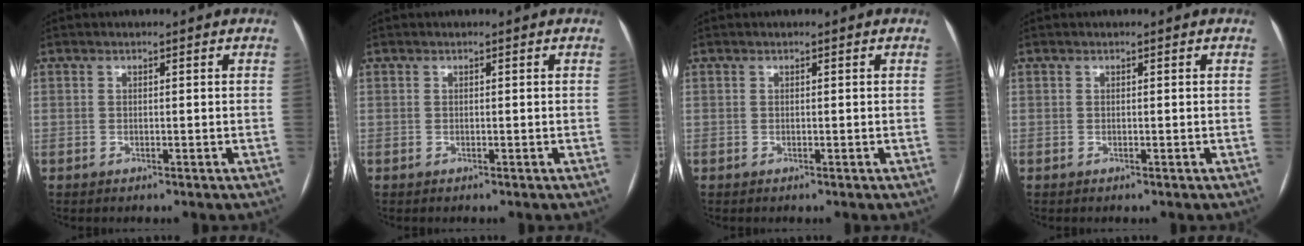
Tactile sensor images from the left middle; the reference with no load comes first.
{"total": 0.0}
{"total": 0.0}
{"total": 0.0}